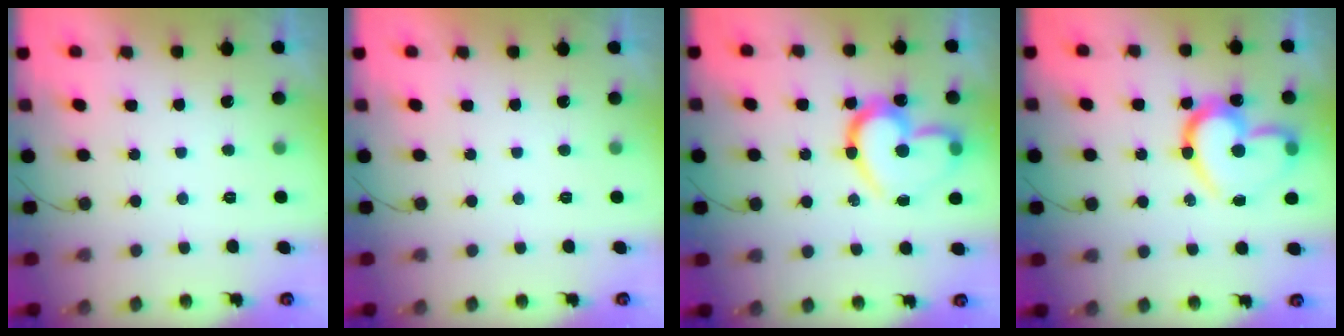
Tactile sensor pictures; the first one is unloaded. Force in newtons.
{"total": 1.9, "press": 1.9, "slide": 0.1}
{"total": 19.4, "press": 19.3, "slide": 1.8}
{"total": 19.4, "press": 19.3, "slide": 1.8}